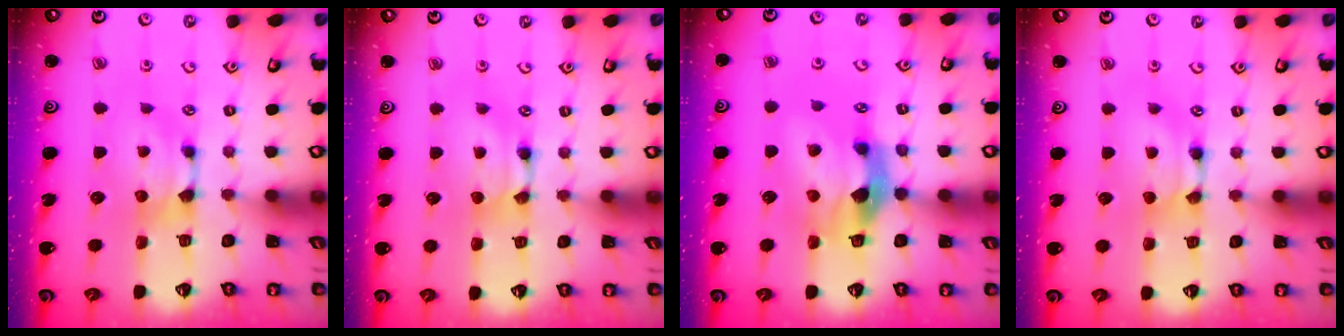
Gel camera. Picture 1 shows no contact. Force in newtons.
{"total": 1.6, "press": 1.6, "slide": 0.2}
{"total": 6.8, "press": 6.5, "slide": 1.9}
{"total": 1.7, "press": 1.7, "slide": 0.2}